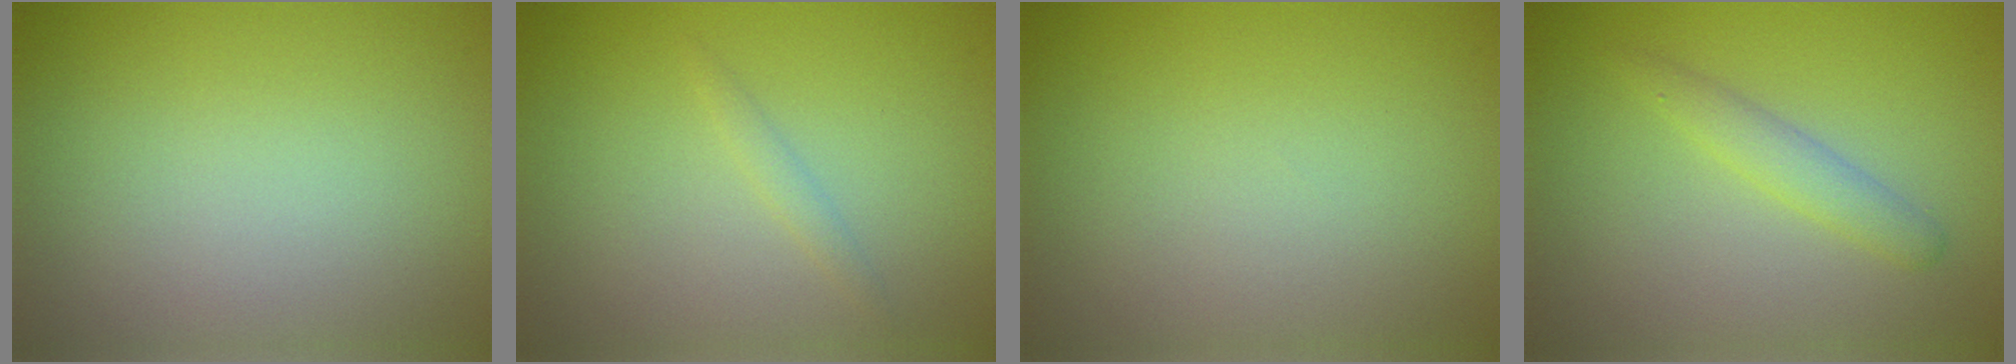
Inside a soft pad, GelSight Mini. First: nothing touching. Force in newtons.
{"total": 0.9, "press": 0.8, "slide": 0.0}
{"total": 0.0}
{"total": 1.9, "press": 1.9, "slide": 0.1}